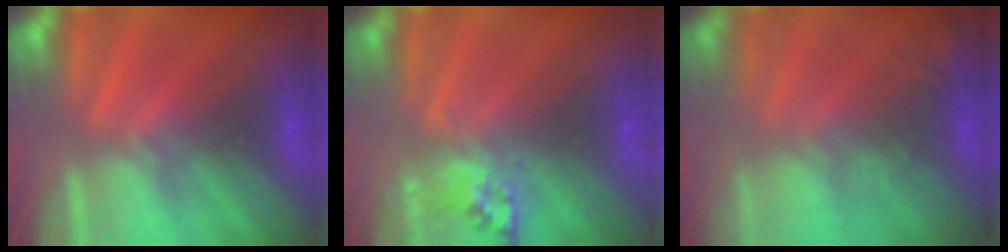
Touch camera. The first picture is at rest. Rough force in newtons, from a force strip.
{"total": 2.7}
{"total": 7.4}